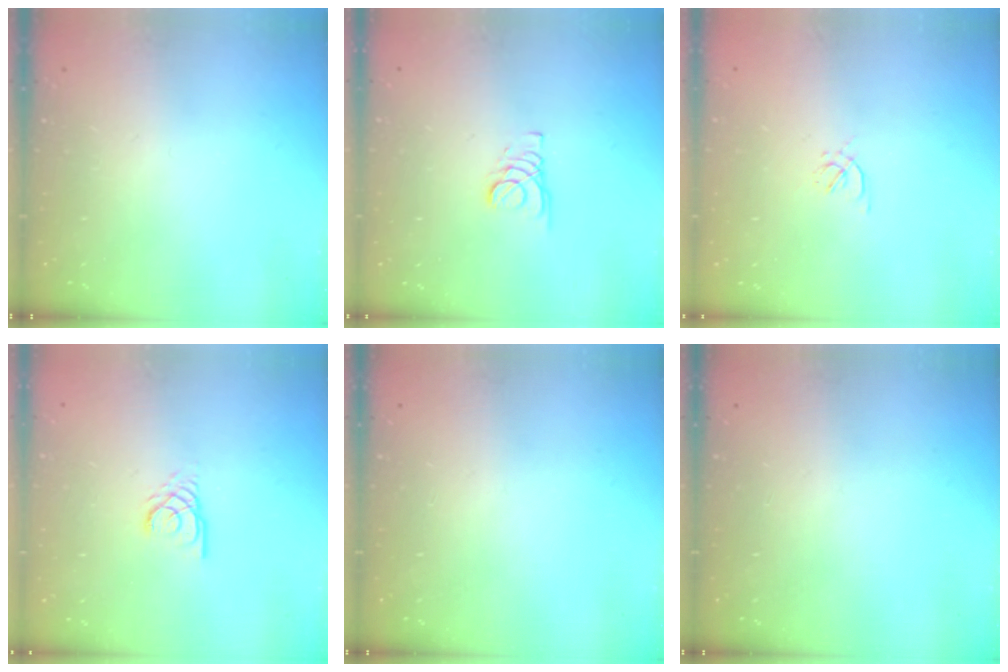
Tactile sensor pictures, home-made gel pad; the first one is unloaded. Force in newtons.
{"total": 1.8, "press": 1.8, "slide": 0.2}
{"total": 1.6, "press": 1.6, "slide": 0.4}
{"total": 2.9, "press": 2.9, "slide": 0.2}
{"total": 0.0}
{"total": 0.0}